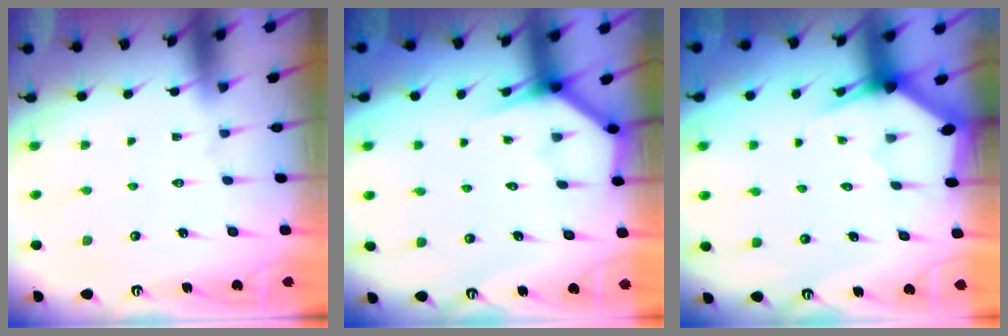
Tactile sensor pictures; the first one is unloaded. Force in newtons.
{"total": 3.7, "press": 3.7, "slide": 0.3}
{"total": 3.0, "press": 3.0, "slide": 0.1}